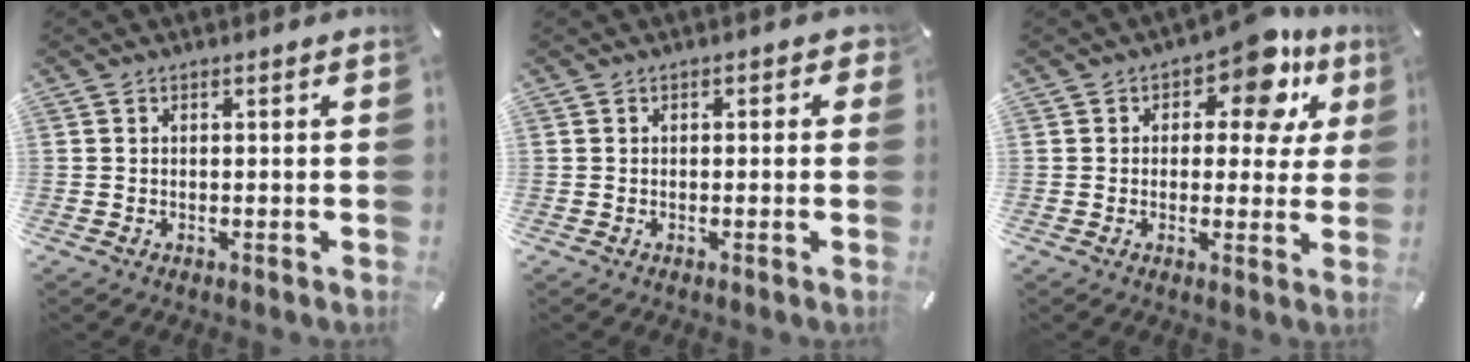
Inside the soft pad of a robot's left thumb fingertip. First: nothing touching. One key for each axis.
{"total": 1.1, "fx": -0.3, "fy": 0.9, "fz": 0.5, "tx": -0.001, "ty": 0.002, "tz": -0.008}
{"total": 11.5, "fx": 6.3, "fy": 6.0, "fz": 7.6, "tx": -0.092, "ty": -0.039, "tz": 0.103}